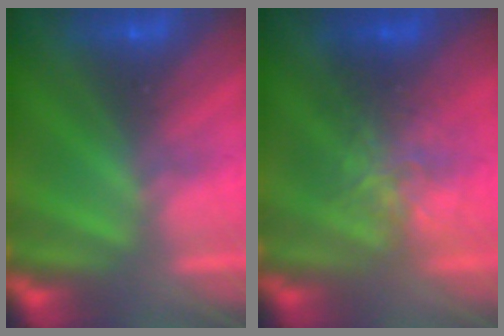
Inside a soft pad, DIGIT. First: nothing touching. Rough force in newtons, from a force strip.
{"total": 2.4}